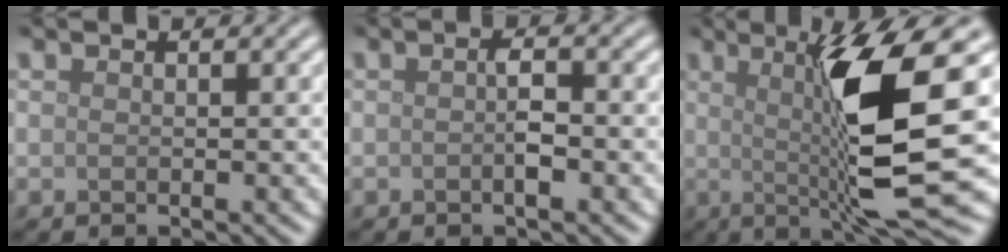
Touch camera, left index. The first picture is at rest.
{"total": 1.5, "force": [-0.4, 0.3, 1.4], "torque": [-0.025, 0.001, -0.006]}
{"total": 10.7, "force": [0.6, 1.5, 10.5], "torque": [-0.153, -0.006, 0.015]}